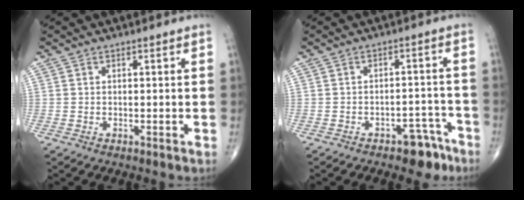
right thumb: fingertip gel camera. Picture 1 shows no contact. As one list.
[{"total": 6.4, "force": [-4.4, 3.3, 3.2], "torque": [-0.019, 0.044, -0.056]}]